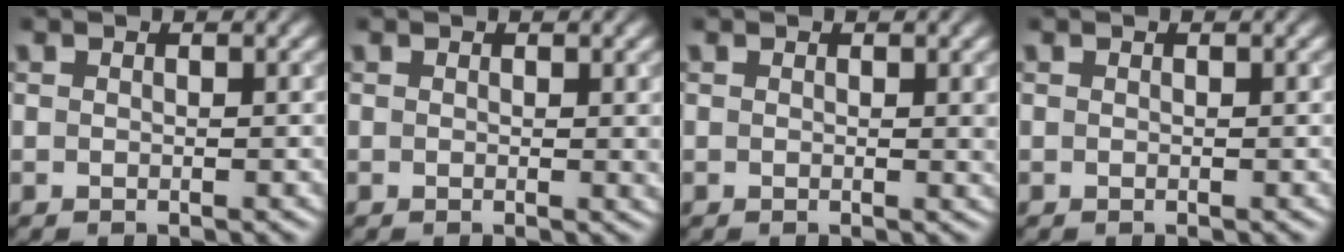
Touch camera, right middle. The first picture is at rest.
{"total": 0.9, "force": [0.3, 0.1, 0.8], "torque": [-0.006, -0.003, 0.005]}
{"total": 0.8, "force": [0.4, 0.1, 0.7], "torque": [-0.006, -0.003, 0.006]}
{"total": 0.0}